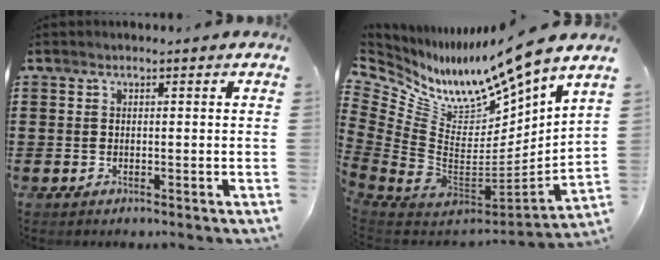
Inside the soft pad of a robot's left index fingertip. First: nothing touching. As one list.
[{"total": 10.3, "force": [8.9, 2.5, 4.5], "torque": [-0.114, -0.094, 0.146]}]